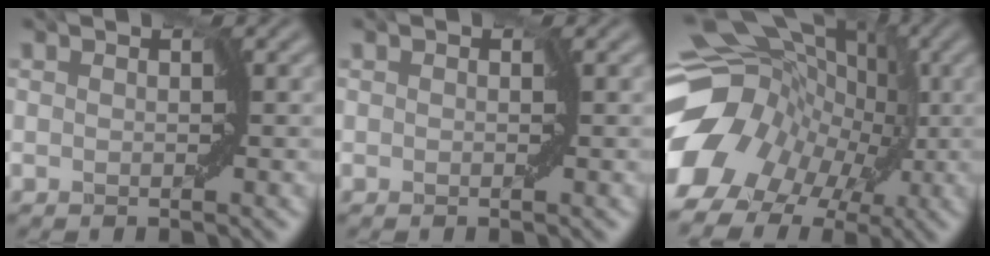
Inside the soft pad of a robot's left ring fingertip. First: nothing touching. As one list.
[{"total": 0.0}, {"total": 14.2, "force": [-2.0, 11.3, 8.4], "torque": [-0.165, -0.006, -0.034]}]